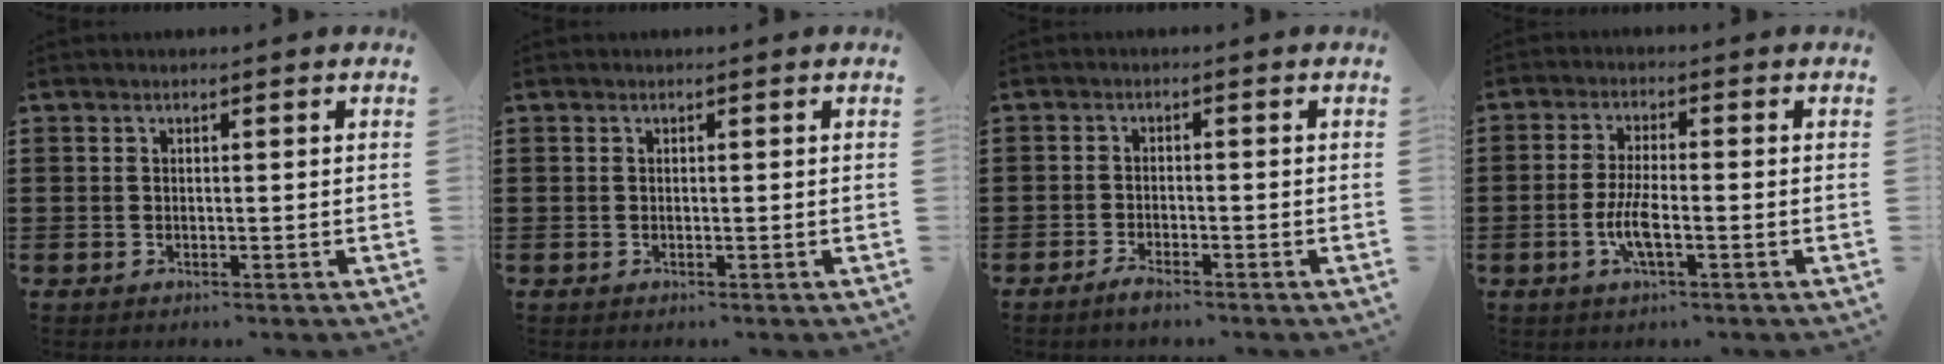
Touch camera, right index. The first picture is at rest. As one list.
[{"total": 0.0}, {"total": 1.9, "force": [-1.8, 0.3, 0.6], "torque": [-0.013, 0.002, -0.034]}, {"total": 4.9, "force": [-1.6, 1.2, 4.5], "torque": [-0.103, -0.006, -0.037]}]